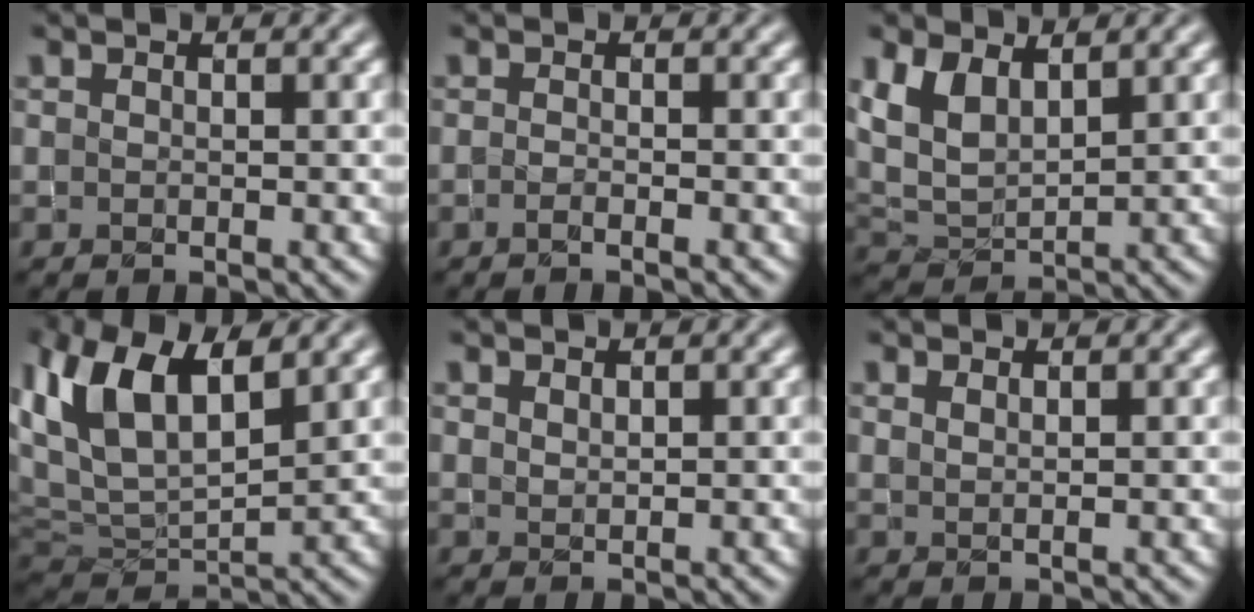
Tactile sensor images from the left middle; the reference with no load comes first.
{"total": 0.8, "force": [-0.6, 0.1, 0.5], "torque": [-0.011, -0.002, -0.013]}
{"total": 5.1, "force": [2.4, 2.7, 3.5], "torque": [-0.086, -0.001, 0.044]}
{"total": 9.4, "force": [3.8, 4.6, 7.3], "torque": [-0.164, 0.010, 0.067]}
{"total": 0.7, "force": [0.6, 0.2, 0.2], "torque": [-0.006, -0.001, 0.014]}
{"total": 0.9, "force": [0.7, 0.2, 0.5], "torque": [-0.011, 0.001, 0.013]}